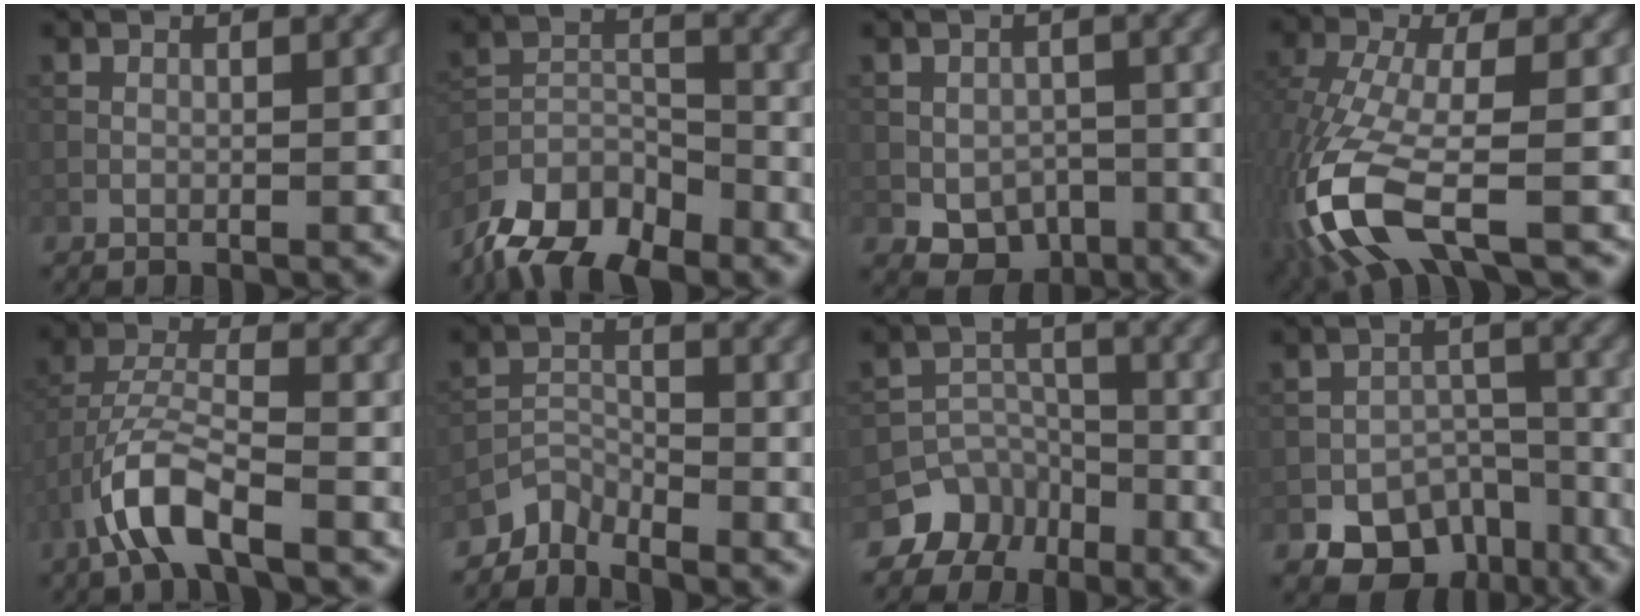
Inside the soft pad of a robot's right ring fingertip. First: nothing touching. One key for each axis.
{"total": 8.7, "fx": -7.2, "fy": 3.4, "fz": 3.5, "tx": -0.054, "ty": -0.011, "tz": -0.134}
{"total": 4.2, "fx": -1.5, "fy": 3.2, "fz": 2.3, "tx": -0.031, "ty": -0.009, "tz": -0.025}
{"total": 10.2, "fx": -4.5, "fy": 3.7, "fz": 8.3, "tx": -0.203, "ty": -0.019, "tz": -0.094}
{"total": 5.8, "fx": -3.4, "fy": 1.8, "fz": 4.4, "tx": -0.091, "ty": 0.005, "tz": -0.072}
{"total": 2.6, "fx": -2.5, "fy": 0.7, "fz": 0.1, "tx": 0.003, "ty": 0.007, "tz": -0.057}
{"total": 7.2, "fx": -5.0, "fy": 5.1, "fz": 0.4, "tx": 0.018, "ty": -0.007, "tz": -0.093}
{"total": 9.4, "fx": -6.5, "fy": 6.1, "fz": 2.9, "tx": -0.016, "ty": -0.005, "tz": -0.091}